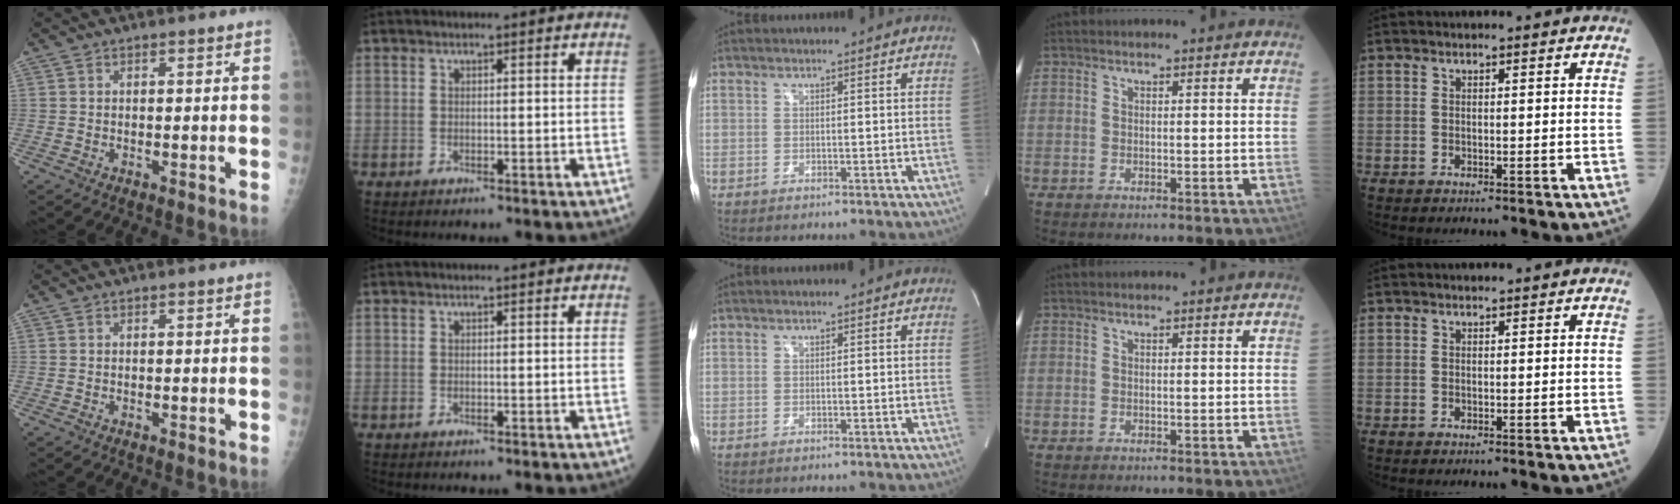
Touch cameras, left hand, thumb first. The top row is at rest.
{}